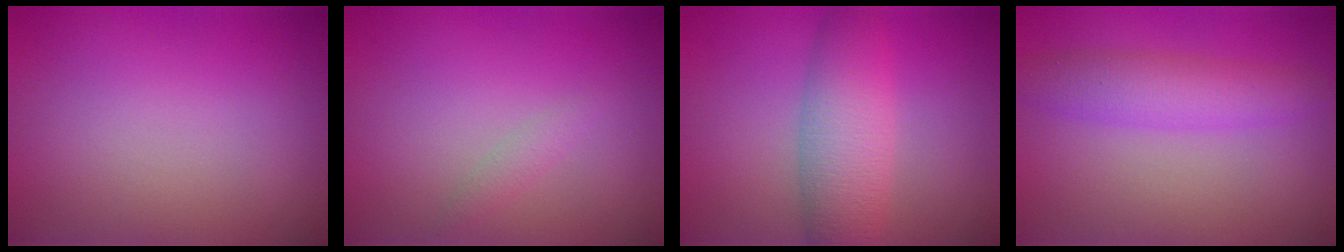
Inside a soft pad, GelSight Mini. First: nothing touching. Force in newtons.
{"total": 0.9, "press": 0.9, "slide": 0.0}
{"total": 5.3, "press": 5.3, "slide": 0.0}
{"total": 3.7, "press": 3.7, "slide": 0.1}